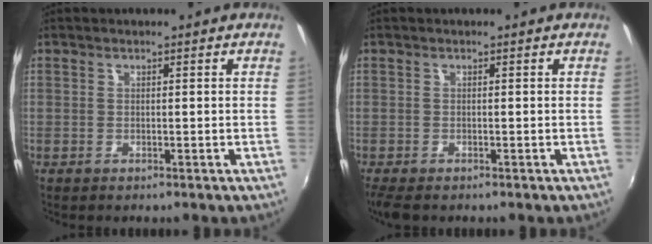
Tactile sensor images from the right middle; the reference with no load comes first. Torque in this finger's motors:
{"motor_torque": [0.76, -0.78, 0.25, 0.06]}